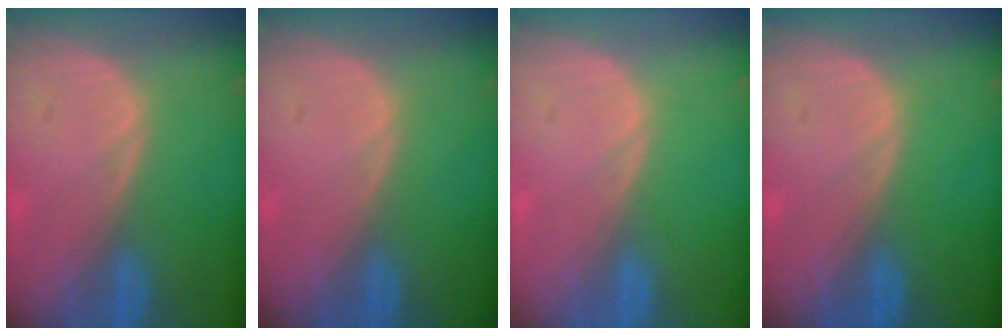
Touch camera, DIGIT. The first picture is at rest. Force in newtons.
{"total": 0.0}
{"total": 0.0}
{"total": 0.0}